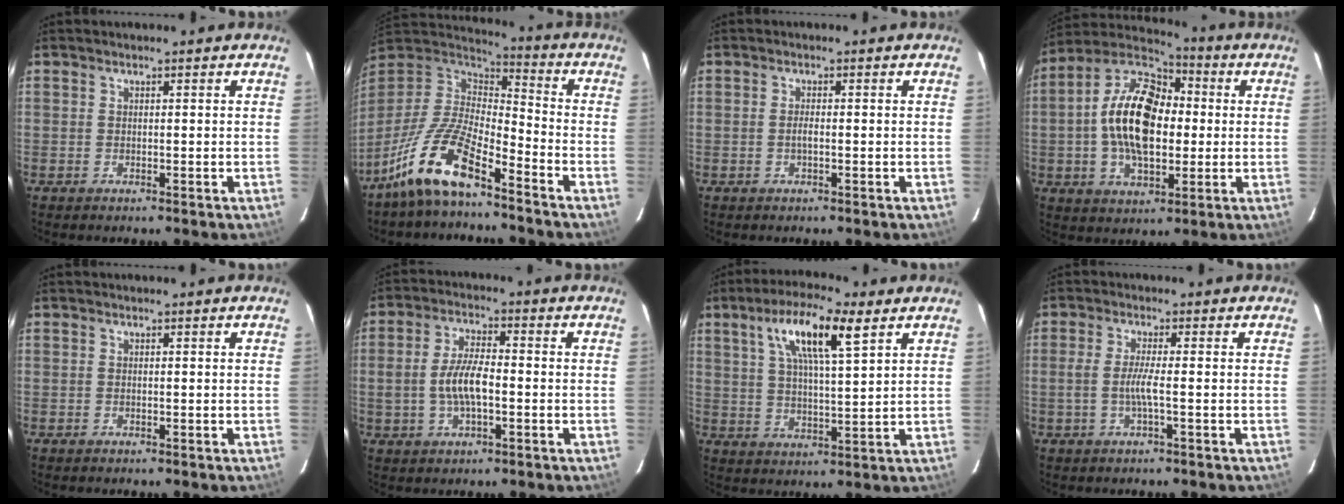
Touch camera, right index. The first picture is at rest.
{"total": 15.0, "force": [-10.5, 4.2, 9.8], "torque": [-0.208, -0.005, -0.204]}
{"total": 1.2, "force": [-0.3, 0.3, 1.1], "torque": [-0.022, -0.001, -0.007]}
{"total": 17.9, "force": [0.1, 10.4, 14.6], "torque": [-0.280, 0.020, -0.006]}
{"total": 0.0}
{"total": 7.4, "force": [-1.3, 3.1, 6.6], "torque": [-0.131, 0.006, -0.021]}
{"total": 11.9, "force": [6.0, 2.6, 10.0], "torque": [-0.177, 0.018, 0.104]}
{"total": 3.4, "force": [-0.9, -0.3, 3.3], "torque": [-0.069, -0.002, -0.018]}